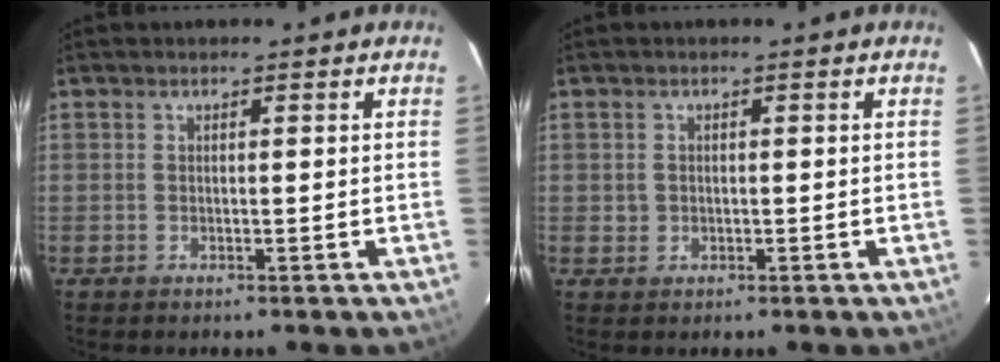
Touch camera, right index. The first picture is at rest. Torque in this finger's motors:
{"motor_torque": [0.06, 0.02, -0.03, 0.01]}